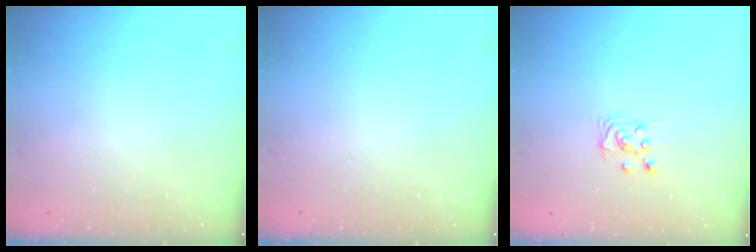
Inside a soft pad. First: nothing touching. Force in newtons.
{"total": 0.0}
{"total": 4.6, "press": 4.6, "slide": 0.5}